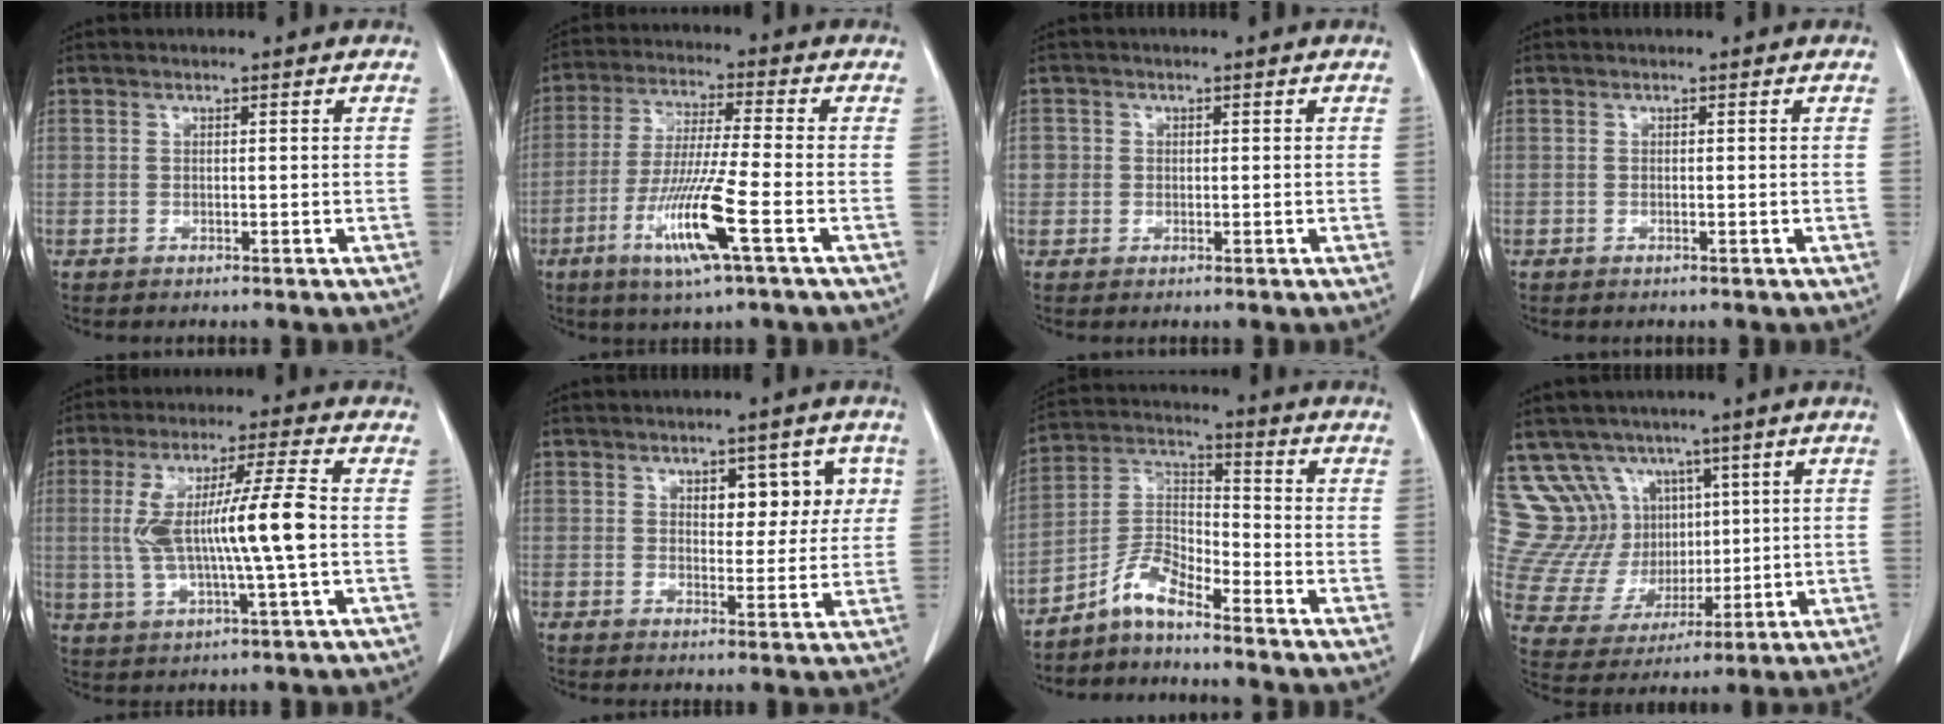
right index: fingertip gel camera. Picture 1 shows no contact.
{"total": 11.8, "force": [-4.7, -0.3, 10.8], "torque": [-0.218, -0.021, -0.091]}
{"total": 2.1, "force": [0.1, 2.1, 0.4], "torque": [0.002, 0.007, 0.003]}
{"total": 0.0}
{"total": 12.2, "force": [0.0, 0.4, 12.2], "torque": [-0.242, 0.012, 0.002]}
{"total": 6.5, "force": [2.2, 3.6, 5.0], "torque": [-0.049, 0.015, 0.031]}
{"total": 6.5, "force": [-5.3, 1.4, 3.4], "torque": [-0.073, 0.010, -0.110]}
{"total": 12.3, "force": [6.9, 9.7, 3.2], "torque": [-0.078, 0.050, 0.159]}